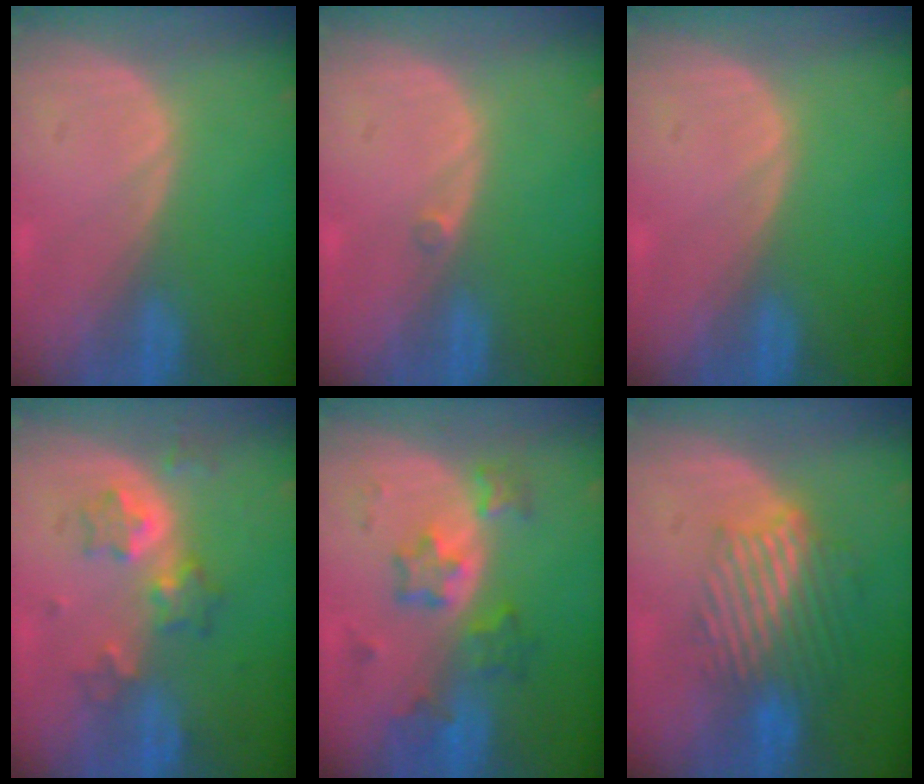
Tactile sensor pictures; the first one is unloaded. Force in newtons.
{"total": 0.7, "press": 0.6, "slide": 0.3}
{"total": 0.0}
{"total": 6.6, "press": 5.7, "slide": 3.2}
{"total": 6.3, "press": 6.3, "slide": 0.5}
{"total": 9.5, "press": 8.1, "slide": 4.8}